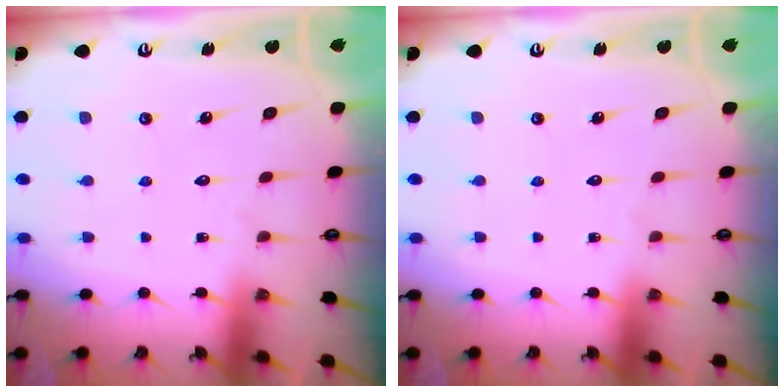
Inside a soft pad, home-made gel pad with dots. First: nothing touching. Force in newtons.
{"total": 0.0}